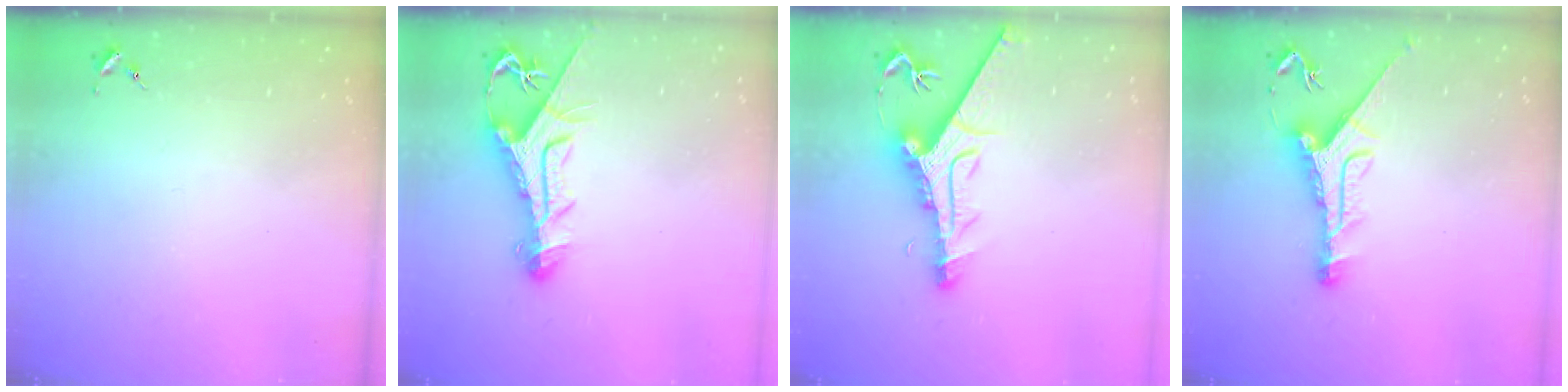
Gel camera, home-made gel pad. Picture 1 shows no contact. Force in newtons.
{"total": 11.9, "press": 11.8, "slide": 1.3}
{"total": 13.8, "press": 13.7, "slide": 1.5}
{"total": 11.2, "press": 11.2, "slide": 0.9}